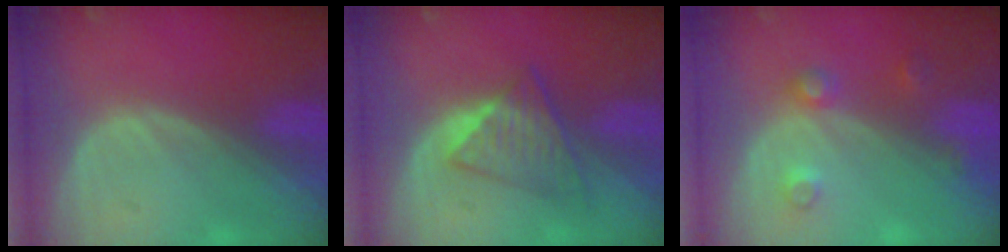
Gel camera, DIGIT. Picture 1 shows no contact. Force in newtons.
{"total": 6.0, "press": 5.6, "slide": 1.9}
{"total": 3.4, "press": 3.3, "slide": 0.9}